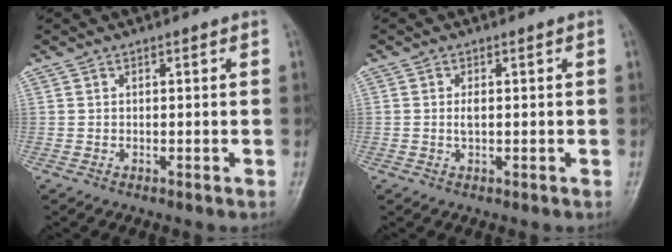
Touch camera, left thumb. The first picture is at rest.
{"total": 1.5, "force": [0.1, 0.7, 1.4], "torque": [-0.031, 0.005, 0.002]}